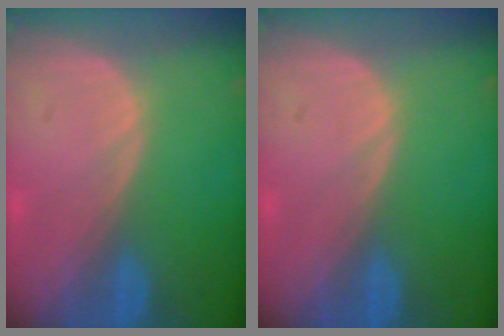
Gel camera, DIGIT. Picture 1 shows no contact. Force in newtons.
{"total": 0.0}